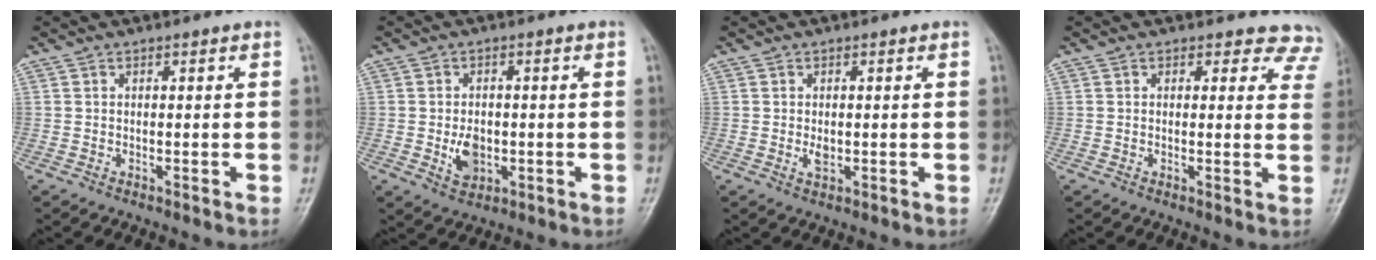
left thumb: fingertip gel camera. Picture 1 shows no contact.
{"total": 5.1, "force": [-0.8, 3.7, 3.4], "torque": [-0.041, -0.001, -0.009]}
{"total": 1.9, "force": [-0.1, 1.1, 1.5], "torque": [-0.023, -0.003, -0.001]}
{"total": 6.6, "force": [5.8, 3.2, -0.1], "torque": [0.059, -0.022, 0.028]}